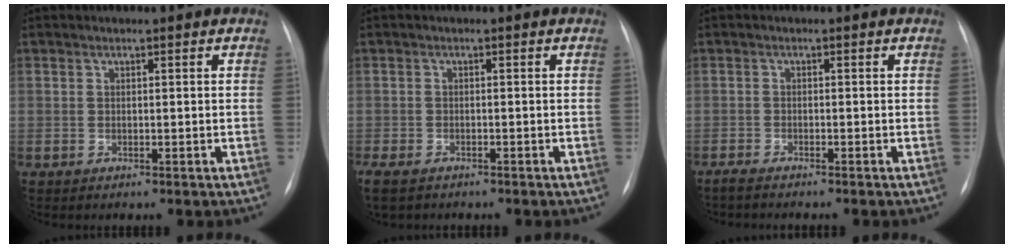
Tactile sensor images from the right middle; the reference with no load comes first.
{"total": 5.5, "force": [-4.2, 2.4, 2.5], "torque": [-0.048, -0.012, -0.064]}
{"total": 2.5, "force": [-2.2, 0.1, 1.1], "torque": [-0.020, -0.007, -0.030]}